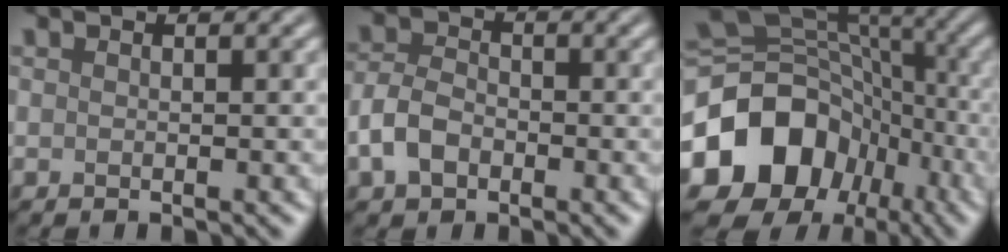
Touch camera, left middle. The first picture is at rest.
{"total": 3.4, "force": [-1.4, 2.3, 1.9], "torque": [-0.040, 0.004, -0.037]}
{"total": 16.3, "force": [-5.5, 13.4, 7.5], "torque": [-0.163, -0.006, -0.106]}